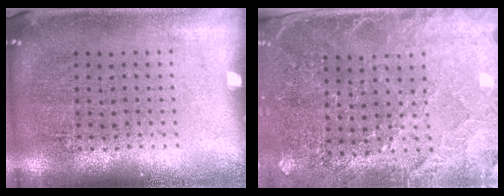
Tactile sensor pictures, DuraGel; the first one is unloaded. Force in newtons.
{"total": 2.9, "press": 2.6, "slide": 1.2}